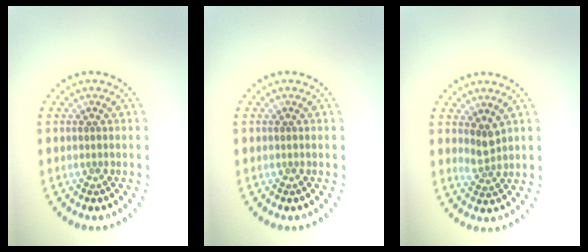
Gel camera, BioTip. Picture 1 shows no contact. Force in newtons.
{"total": 0.0}
{"total": 1.8, "press": 1.3, "slide": 1.2}